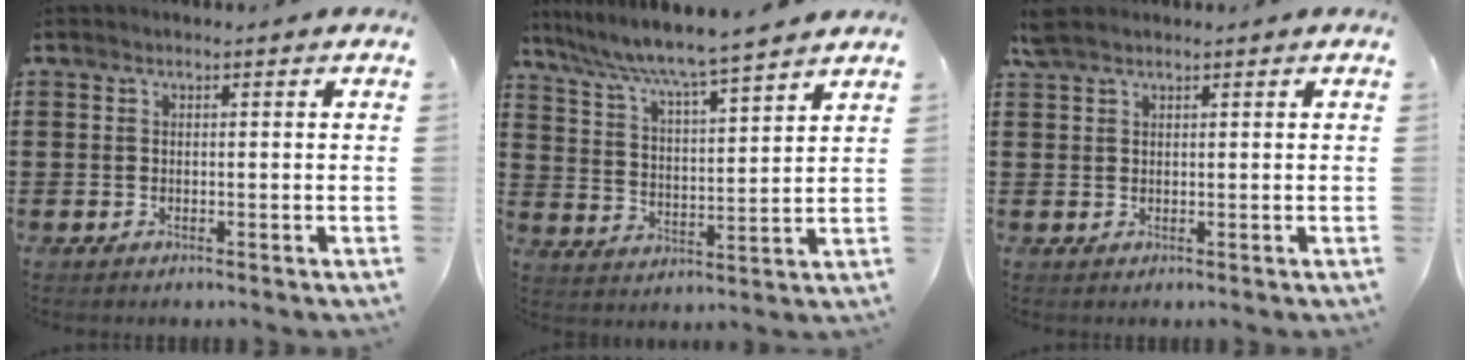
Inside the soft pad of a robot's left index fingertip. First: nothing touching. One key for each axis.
{"total": 6.2, "fx": 5.6, "fy": -0.5, "fz": 2.6, "tx": -0.073, "ty": -0.036, "tz": 0.090}
{"total": 2.0, "fx": 1.5, "fy": 0.7, "fz": 1.0, "tx": -0.024, "ty": 0.003, "tz": 0.029}